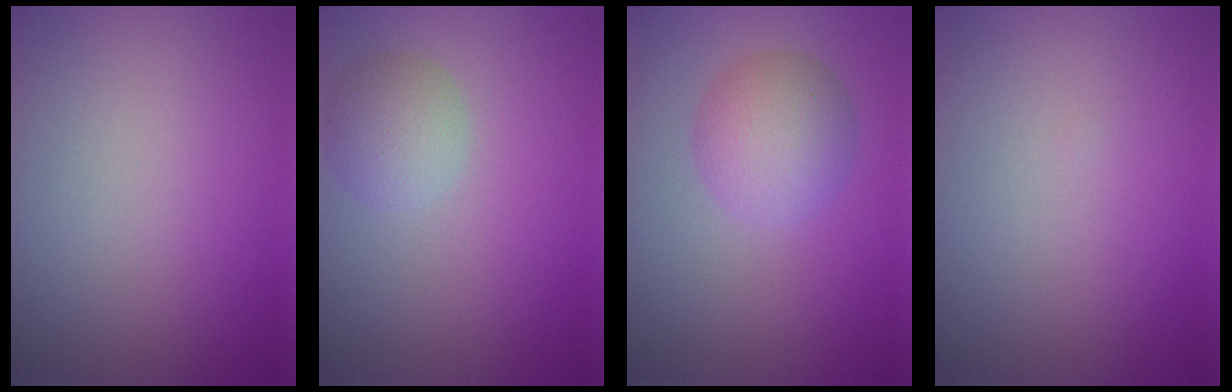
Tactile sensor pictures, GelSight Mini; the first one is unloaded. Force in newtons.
{"total": 2.7, "press": 2.7, "slide": 0.1}
{"total": 4.0, "press": 4.0, "slide": 0.2}
{"total": 0.0}